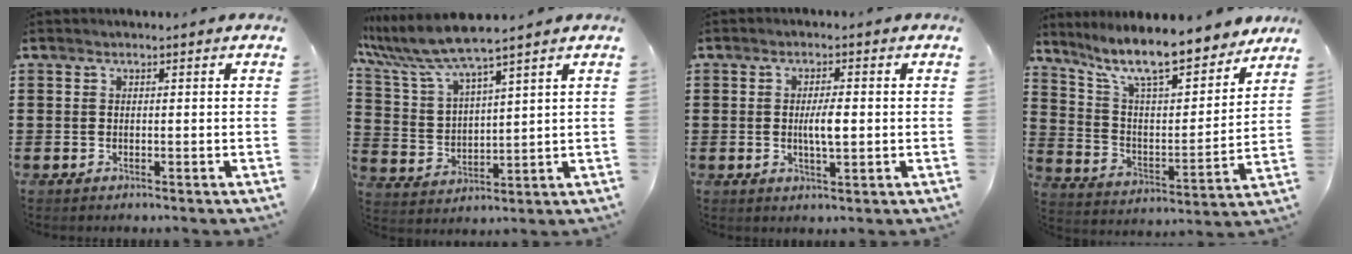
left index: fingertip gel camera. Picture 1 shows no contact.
{"total": 7.5, "force": [6.6, 0.5, 3.6], "torque": [-0.096, -0.027, 0.115]}
{"total": 4.0, "force": [-0.2, 1.0, 3.9], "torque": [-0.061, -0.004, -0.007]}
{"total": 11.2, "force": [9.6, 1.7, 5.4], "torque": [-0.137, -0.062, 0.165]}